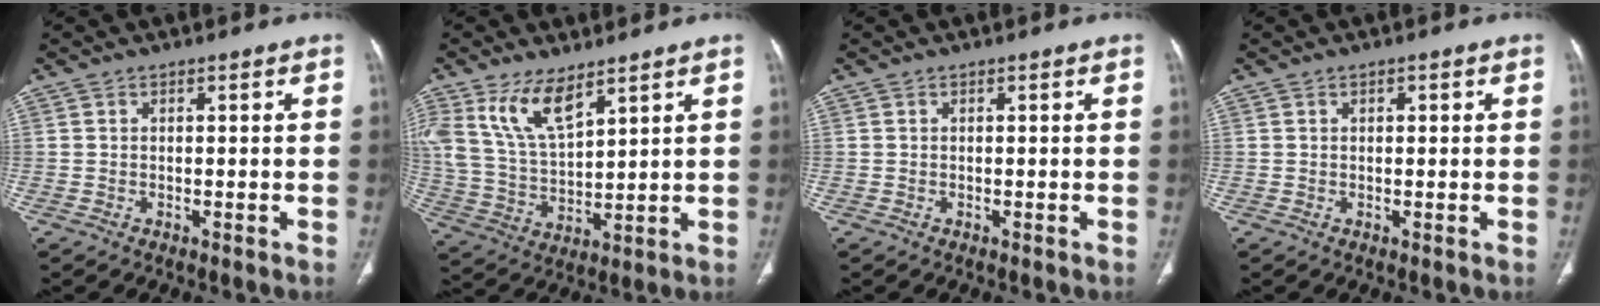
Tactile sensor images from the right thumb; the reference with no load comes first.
{"total": 11.5, "force": [7.2, 4.9, 7.5], "torque": [-0.141, -0.029, 0.156]}
{"total": 0.0}
{"total": 1.0, "force": [0.5, 0.5, 0.8], "torque": [-0.009, -0.001, 0.008]}